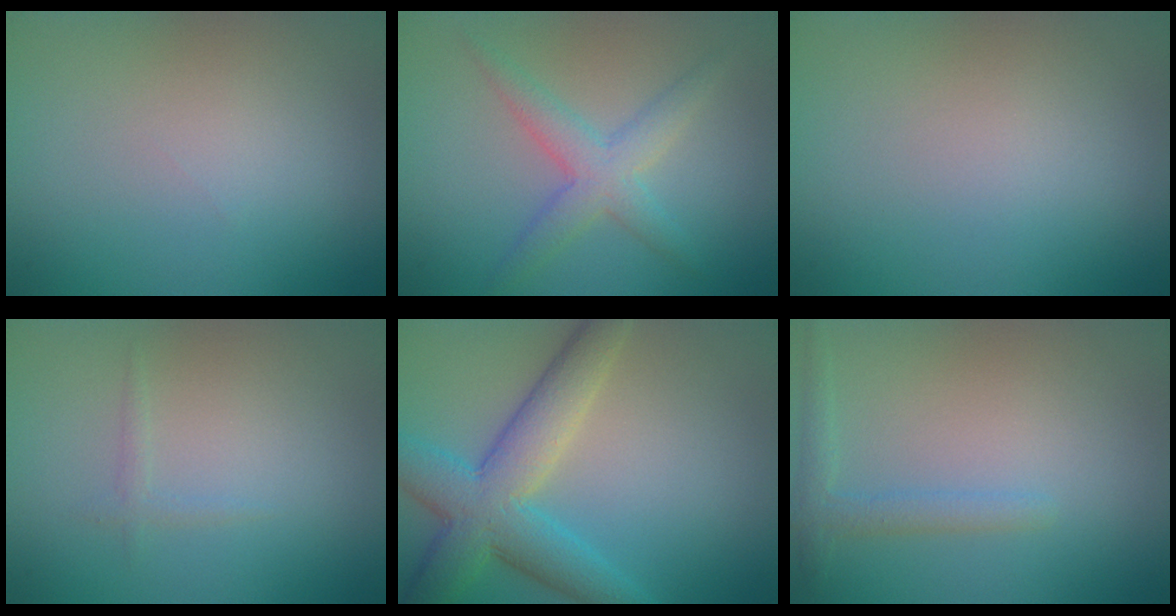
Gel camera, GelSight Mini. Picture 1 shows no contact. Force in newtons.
{"total": 2.3, "press": 2.3, "slide": 0.1}
{"total": 0.0}
{"total": 0.7, "press": 0.7, "slide": 0.1}
{"total": 6.9, "press": 6.9, "slide": 0.3}
{"total": 1.7, "press": 1.7, "slide": 0.1}